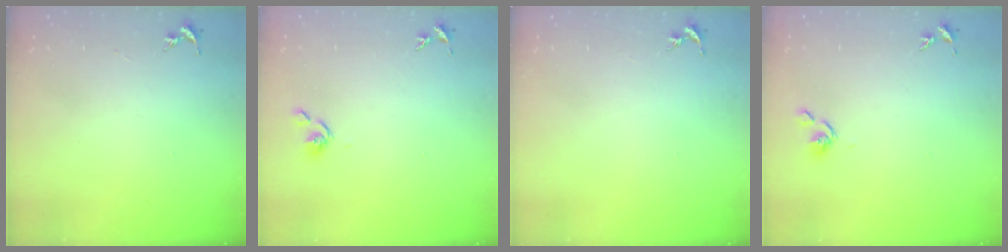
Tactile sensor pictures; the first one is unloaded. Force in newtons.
{"total": 4.3, "press": 4.2, "slide": 0.6}
{"total": 0.0}
{"total": 4.3, "press": 4.2, "slide": 0.6}